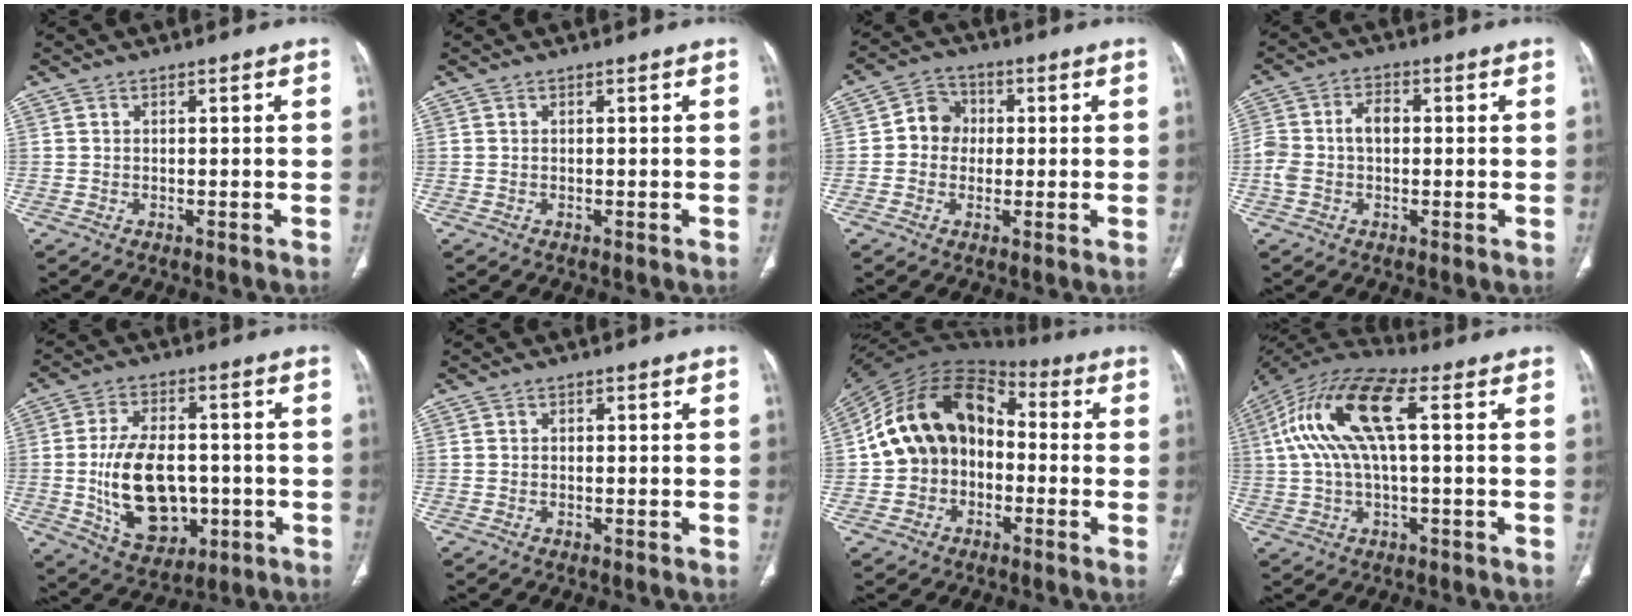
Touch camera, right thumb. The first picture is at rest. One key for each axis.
{"total": 0.0}
{"total": 6.3, "fx": 0.2, "fy": 5.7, "fz": 2.6, "tx": -0.016, "ty": 0.014, "tz": -0.009}
{"total": 9.3, "fx": -0.3, "fy": 6.1, "fz": 7.1, "tx": -0.153, "ty": 0.031, "tz": -0.010}
{"total": 14.5, "fx": -2.2, "fy": 9.4, "fz": 10.9, "tx": -0.157, "ty": 0.007, "tz": -0.017}
{"total": 0.5, "fx": 0.1, "fy": 0.4, "fz": 0.3, "tx": -0.002, "ty": 0.001, "tz": -0.001}
{"total": 16.5, "fx": -0.8, "fy": 12.9, "fz": 10.4, "tx": -0.160, "ty": 0.047, "tz": -0.025}
{"total": 16.8, "fx": 3.4, "fy": 6.6, "fz": 15.1, "tx": -0.316, "ty": 0.044, "tz": 0.058}